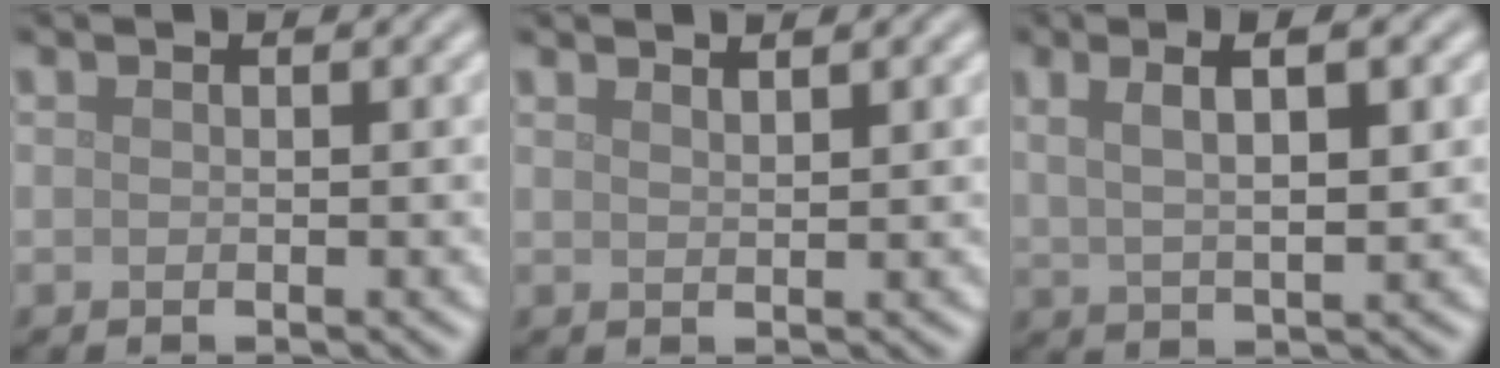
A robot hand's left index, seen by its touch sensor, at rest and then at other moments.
{"total": 1.8, "force": [1.5, 0.5, 0.9], "torque": [0.000, 0.007, 0.011]}
{"total": 5.4, "force": [2.1, 1.6, 4.7], "torque": [-0.072, 0.002, 0.030]}